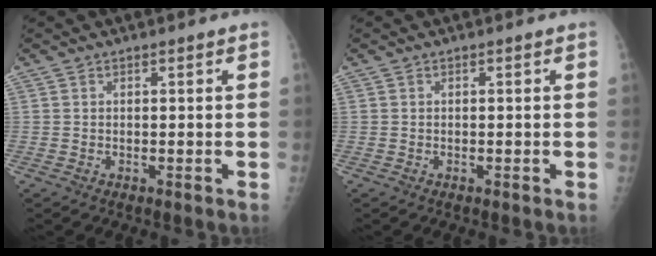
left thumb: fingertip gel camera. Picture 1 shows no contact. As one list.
[{"total": 0.0}]